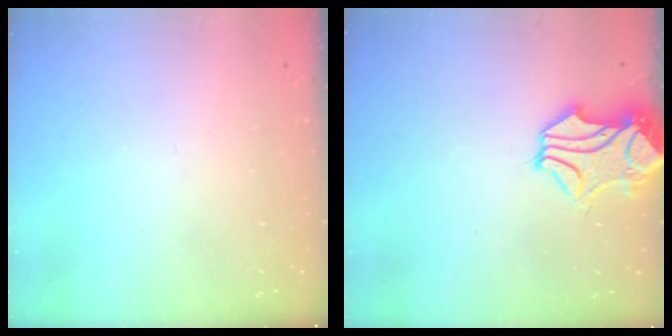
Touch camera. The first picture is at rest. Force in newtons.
{"total": 2.2, "press": 1.8, "slide": 1.3}